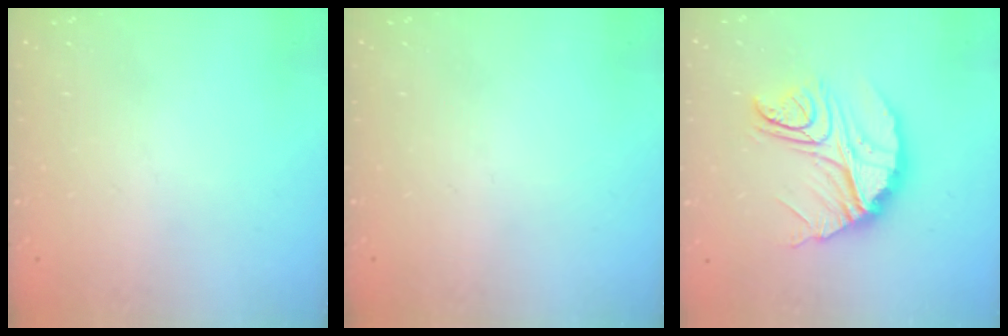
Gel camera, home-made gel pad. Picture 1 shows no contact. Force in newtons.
{"total": 0.0}
{"total": 15.9, "press": 15.8, "slide": 1.6}